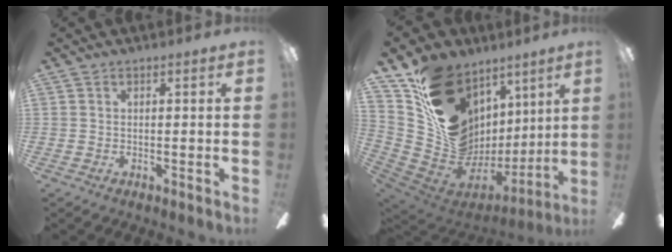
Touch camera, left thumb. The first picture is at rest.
{"total": 22.3, "force": [9.0, 16.8, 11.6], "torque": [-0.191, -0.059, 0.206]}